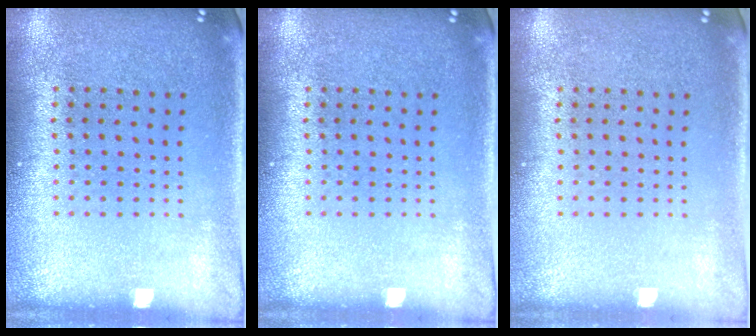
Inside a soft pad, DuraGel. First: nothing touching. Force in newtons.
{"total": 0.0}
{"total": 0.0}